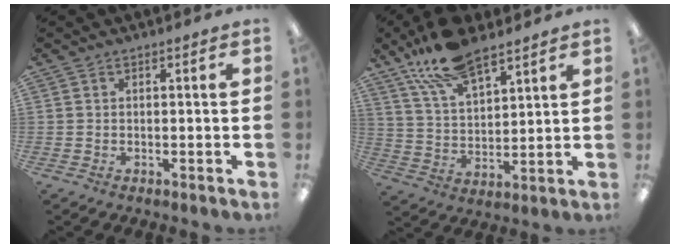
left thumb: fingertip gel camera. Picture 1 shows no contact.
{"total": 15.5, "force": [11.1, 6.3, 8.8], "torque": [-0.170, -0.043, 0.201]}